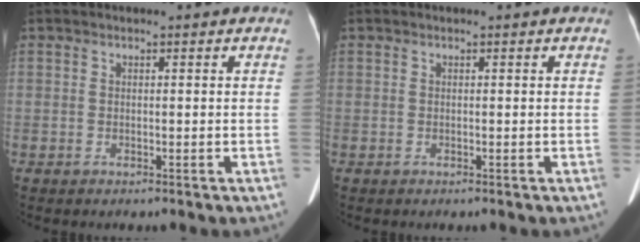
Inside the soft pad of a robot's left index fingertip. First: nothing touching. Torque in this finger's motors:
{"motor_torque": [0.04, 0.05, 0.01, 0.01]}